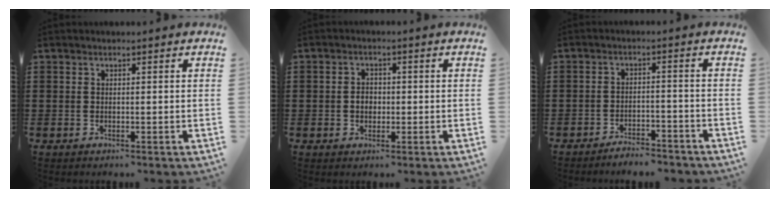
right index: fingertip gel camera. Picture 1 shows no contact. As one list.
[{"total": 2.3, "force": [-0.3, 1.8, 1.4], "torque": [-0.031, 0.006, -0.008]}, {"total": 3.3, "force": [-3.2, 0.4, 0.4], "torque": [-0.012, 0.003, -0.066]}]